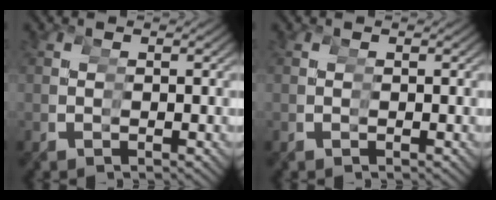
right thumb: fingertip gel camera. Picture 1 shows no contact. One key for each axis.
{"total": 0.0}